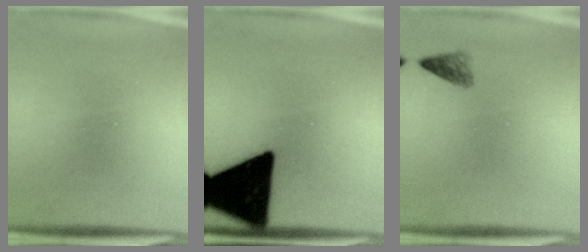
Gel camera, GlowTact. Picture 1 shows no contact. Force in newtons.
{"total": 18.7}
{"total": 1.7}